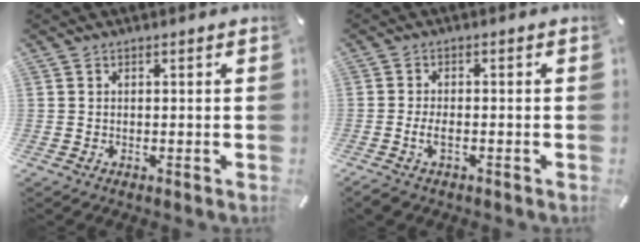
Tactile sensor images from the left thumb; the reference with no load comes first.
{"total": 3.5, "force": [-1.4, 1.8, 2.7], "torque": [-0.059, 0.003, -0.028]}